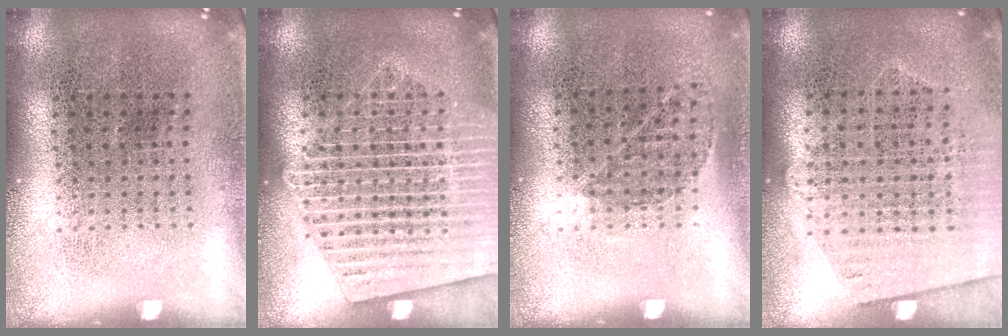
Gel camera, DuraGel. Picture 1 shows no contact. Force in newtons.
{"total": 2.3, "press": 2.2, "slide": 0.2}
{"total": 0.8, "press": 0.6, "slide": 0.5}
{"total": 1.3, "press": 1.1, "slide": 0.6}